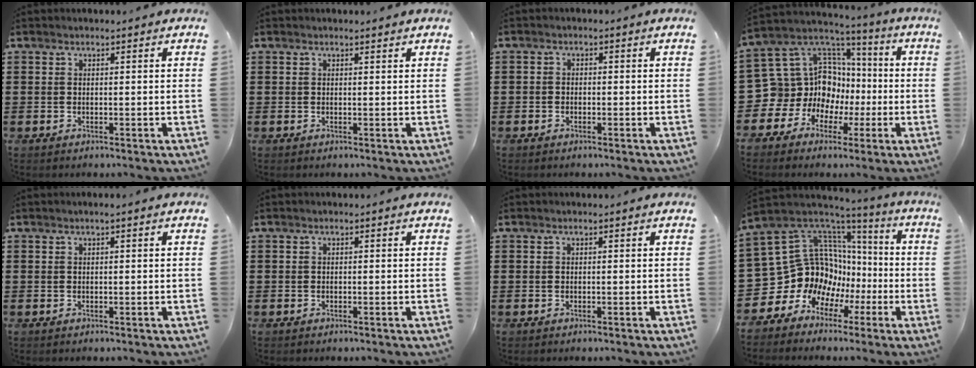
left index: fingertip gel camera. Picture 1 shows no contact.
{"total": 0.9, "force": [0.8, 0.0, 0.4], "torque": [-0.010, 0.000, 0.016]}
{"total": 1.0, "force": [-0.7, 0.7, 0.2], "torque": [-0.005, 0.001, -0.015]}
{"total": 12.8, "force": [-1.5, 12.3, 2.9], "torque": [-0.119, -0.035, -0.004]}
{"total": 0.5, "force": [0.1, 0.0, 0.5], "torque": [-0.007, -0.002, 0.003]}
{"total": 0.0}
{"total": 0.0}
{"total": 14.5, "force": [-0.8, 13.5, 5.2], "torque": [-0.166, -0.050, 0.017]}